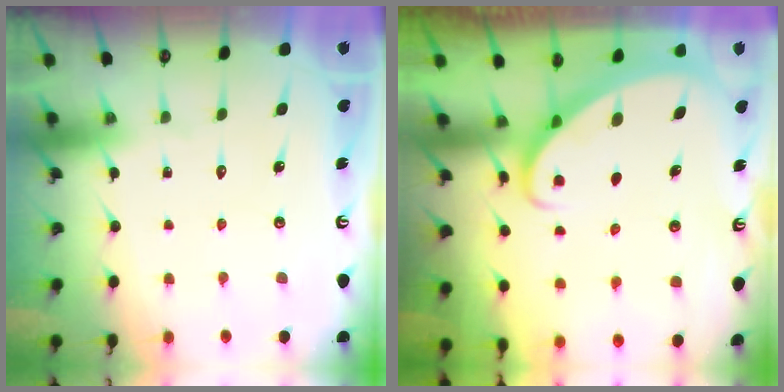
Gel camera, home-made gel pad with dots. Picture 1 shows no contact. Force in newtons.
{"total": 2.6, "press": 2.6, "slide": 0.3}